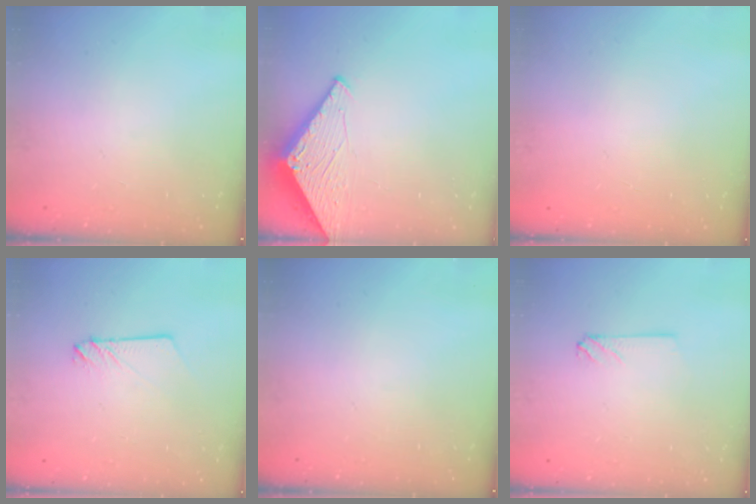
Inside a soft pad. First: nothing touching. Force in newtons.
{"total": 2.8, "press": 2.8, "slide": 0.2}
{"total": 0.0}
{"total": 2.1, "press": 2.1, "slide": 0.1}
{"total": 0.0}
{"total": 2.2, "press": 2.2, "slide": 0.3}